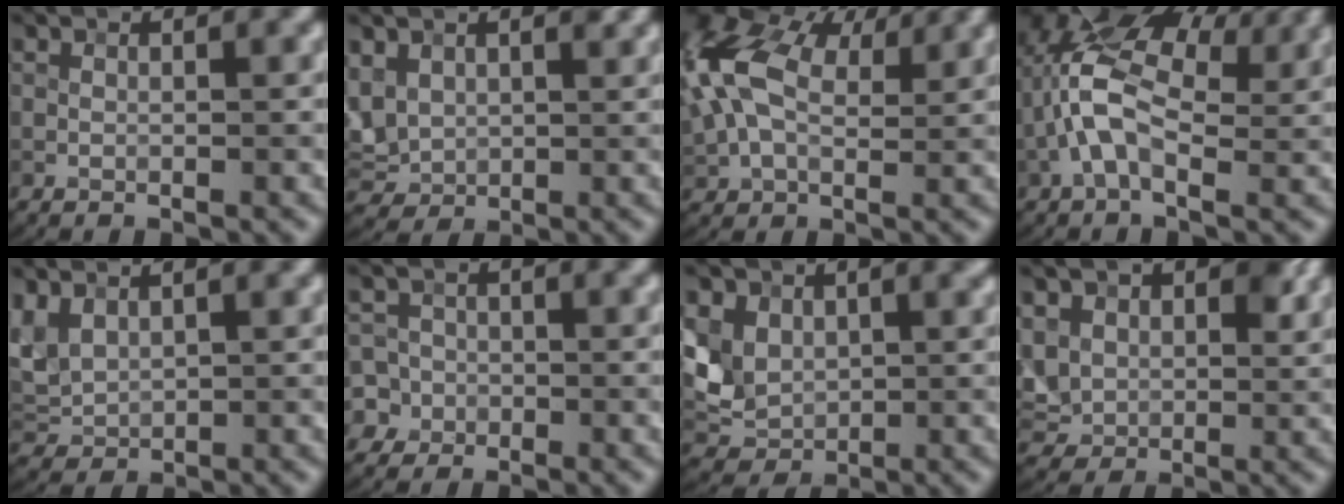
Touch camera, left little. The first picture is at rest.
{"total": 4.8, "force": [1.8, 3.6, 2.5], "torque": [-0.079, 0.002, 0.039]}
{"total": 12.2, "force": [4.3, 7.1, 8.9], "torque": [-0.217, 0.024, 0.071]}
{"total": 9.1, "force": [0.6, 4.8, 7.6], "torque": [-0.150, 0.019, -0.003]}
{"total": 3.3, "force": [1.5, 2.2, 1.9], "torque": [-0.051, 0.005, 0.033]}
{"total": 5.1, "force": [-1.8, 4.7, 1.0], "torque": [-0.004, 0.008, -0.058]}
{"total": 5.3, "force": [1.4, 4.2, 2.8], "torque": [-0.072, 0.000, 0.026]}
{"total": 7.1, "force": [2.5, 5.5, 3.6], "torque": [-0.095, 0.006, 0.039]}